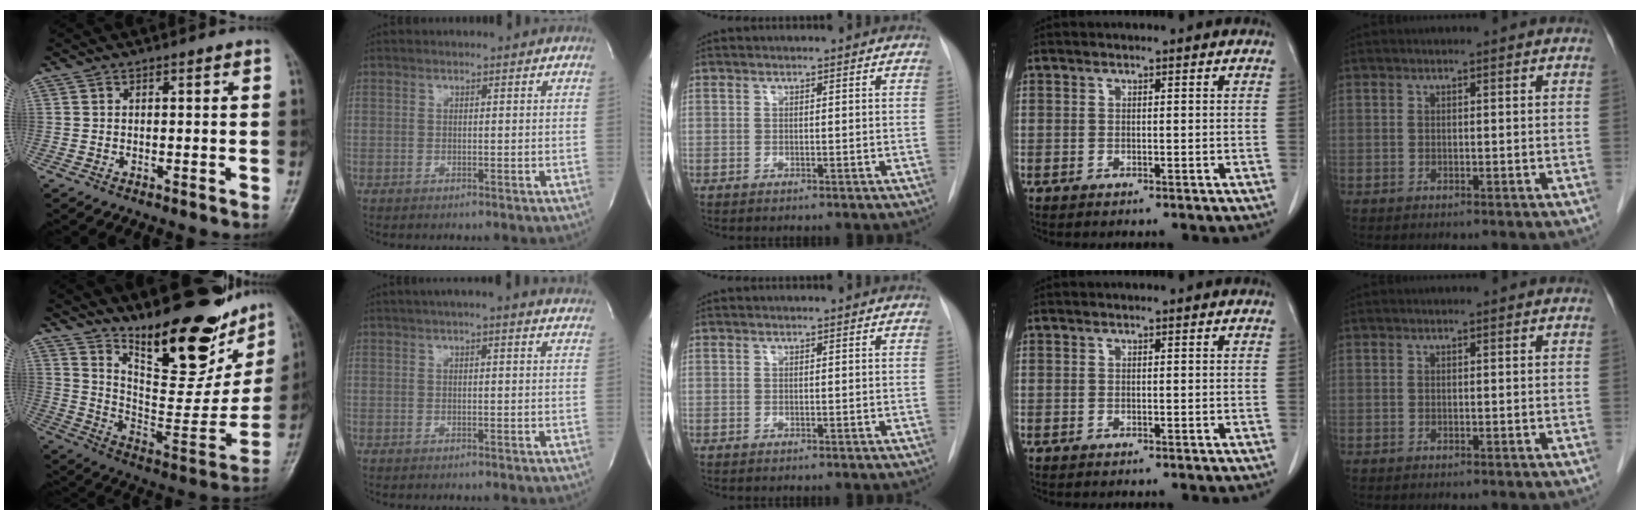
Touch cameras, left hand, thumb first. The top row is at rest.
{"thumb": {"total": 26.1, "force": [18.1, 9.3, 16.4], "torque": [-0.196, -0.101, 0.280]}, "index": {"total": 8.5, "force": [7.2, 0.6, 4.4], "torque": [-0.063, 0.015, 0.072]}}